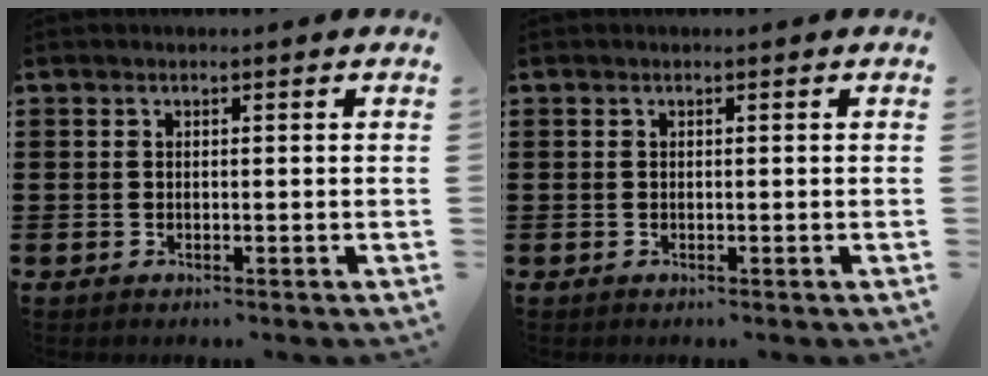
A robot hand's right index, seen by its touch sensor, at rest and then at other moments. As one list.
[{"total": 0.0}]